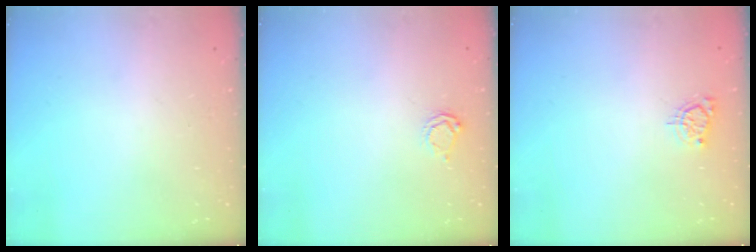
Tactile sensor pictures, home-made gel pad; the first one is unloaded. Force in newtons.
{"total": 2.3, "press": 2.3, "slide": 0.2}
{"total": 3.8, "press": 3.8, "slide": 0.5}